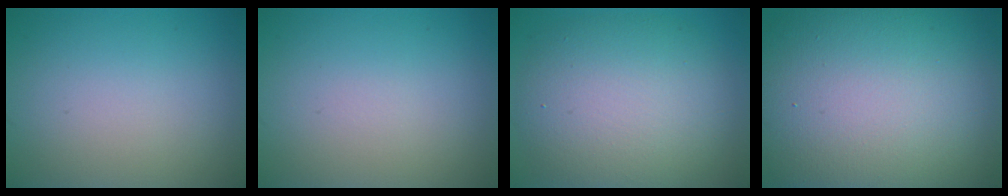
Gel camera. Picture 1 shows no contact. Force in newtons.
{"total": 0.0}
{"total": 9.2, "press": 9.2, "slide": 0.3}
{"total": 18.6, "press": 18.5, "slide": 1.2}